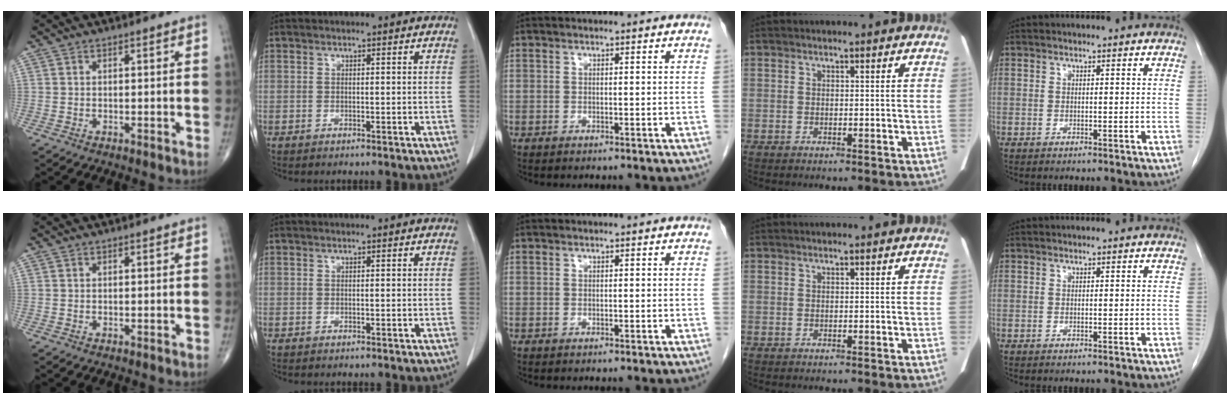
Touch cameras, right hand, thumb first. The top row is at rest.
{}